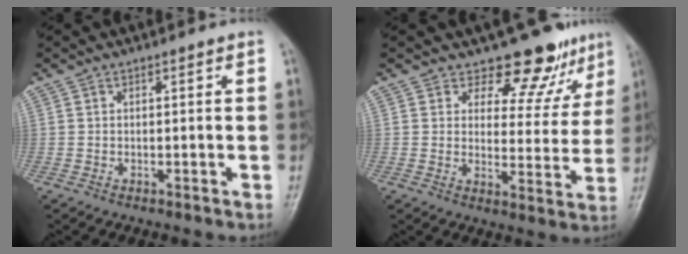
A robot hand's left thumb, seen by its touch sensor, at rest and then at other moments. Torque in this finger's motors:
{"motor_torque": [0.12, 0.12, 0.52, -0.49, -0.01]}